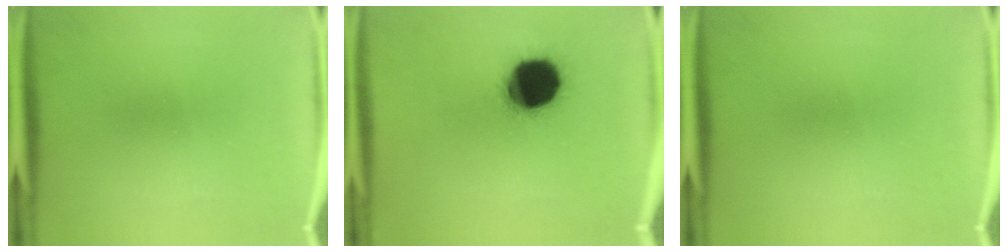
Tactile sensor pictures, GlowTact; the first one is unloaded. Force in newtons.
{"total": 19.4}
{"total": 0.0}